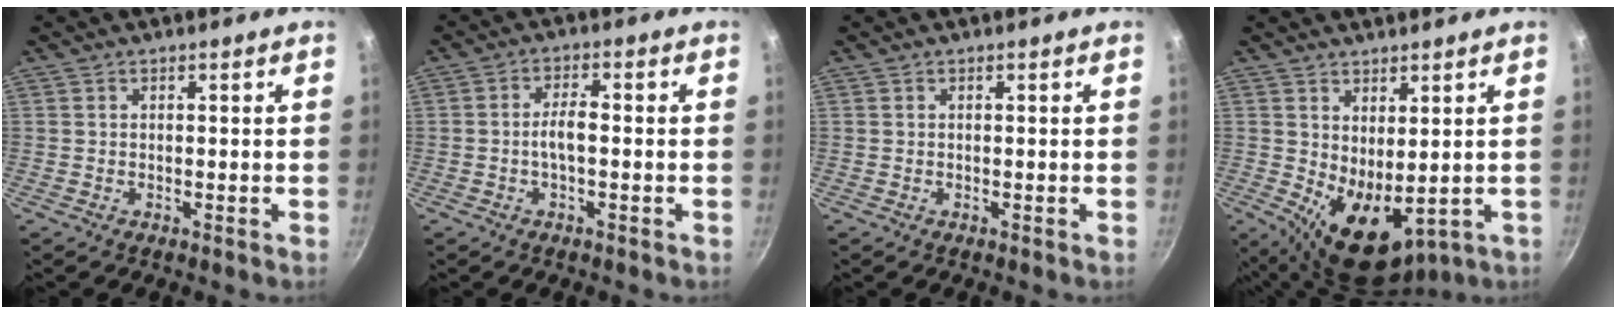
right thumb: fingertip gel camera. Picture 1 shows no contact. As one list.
[{"total": 3.8, "force": [-0.8, 1.4, 3.4], "torque": [-0.065, 0.018, -0.017]}, {"total": 0.0}, {"total": 9.4, "force": [0.6, 5.2, 7.9], "torque": [-0.096, -0.027, 0.031]}]